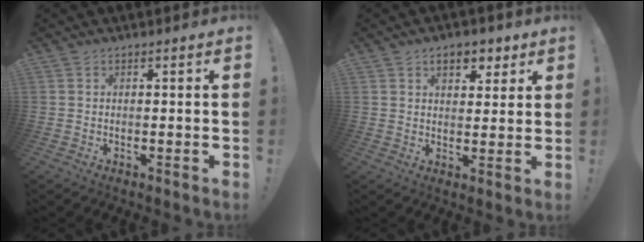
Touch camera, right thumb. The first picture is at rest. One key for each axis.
{"total": 7.1, "fx": 3.8, "fy": 4.1, "fz": 4.3, "tx": -0.056, "ty": -0.008, "tz": 0.066}